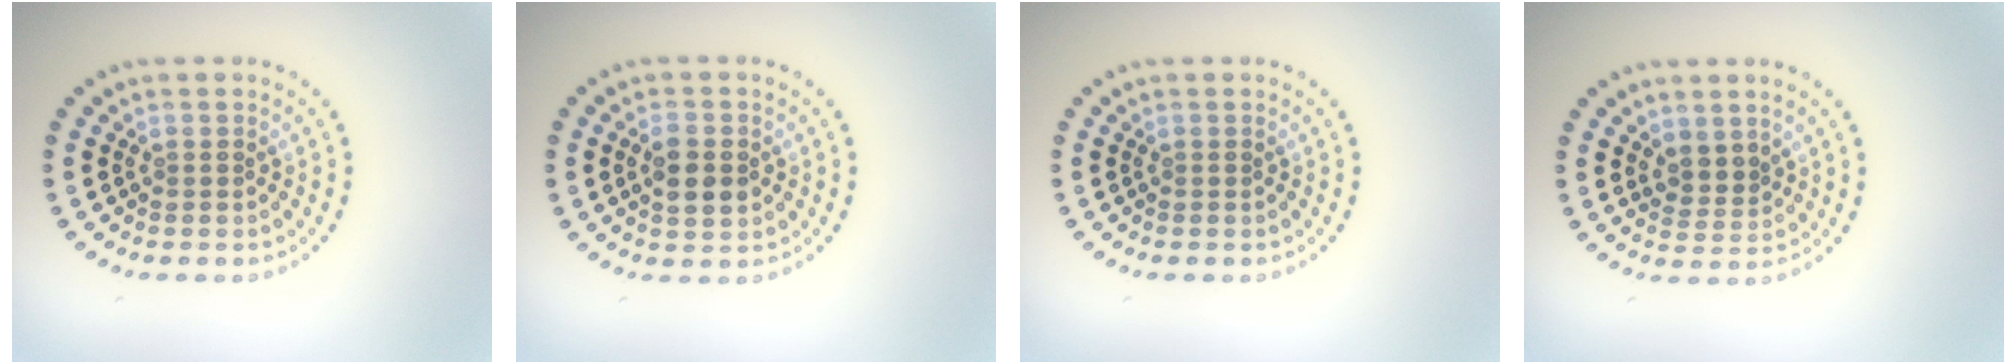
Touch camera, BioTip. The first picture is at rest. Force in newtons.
{"total": 2.7, "press": 2.7, "slide": 0.3}
{"total": 0.0}
{"total": 2.0, "press": 1.4, "slide": 1.4}